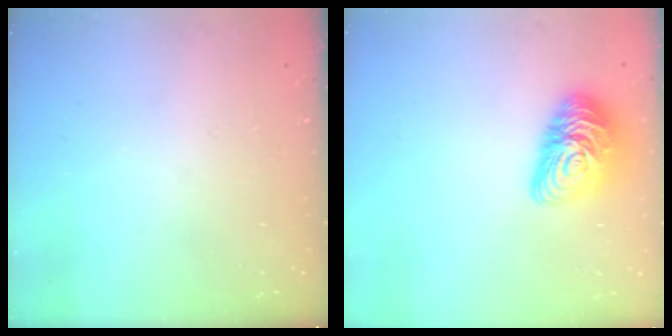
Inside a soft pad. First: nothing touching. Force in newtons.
{"total": 13.2, "press": 13.2, "slide": 0.9}